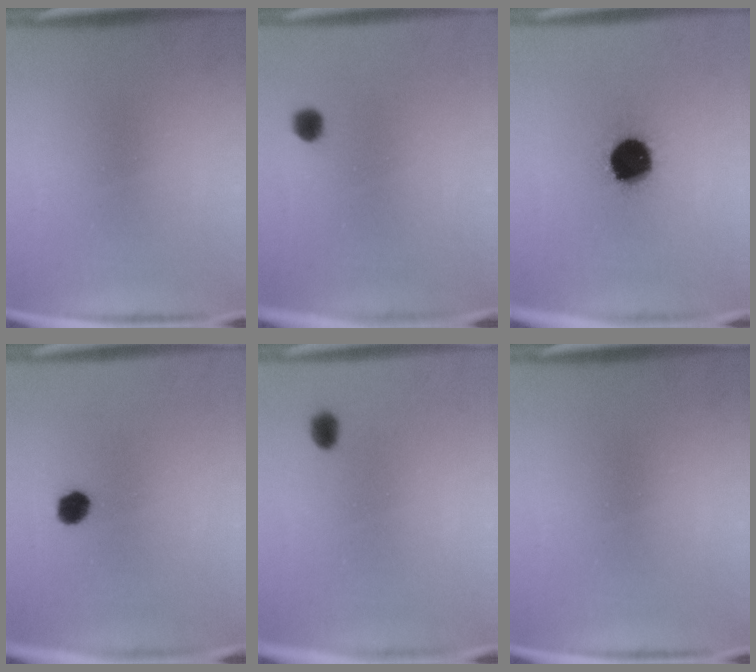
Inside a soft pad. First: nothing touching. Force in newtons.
{"total": 2.2}
{"total": 15.2}
{"total": 3.9}
{"total": 2.7}
{"total": 0.0}